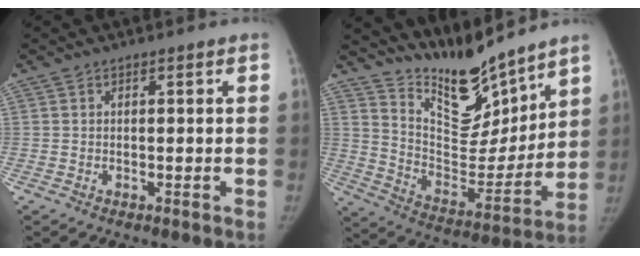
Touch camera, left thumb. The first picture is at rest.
{"total": 16.8, "force": [14.7, 4.6, 6.7], "torque": [-0.060, -0.113, 0.264]}